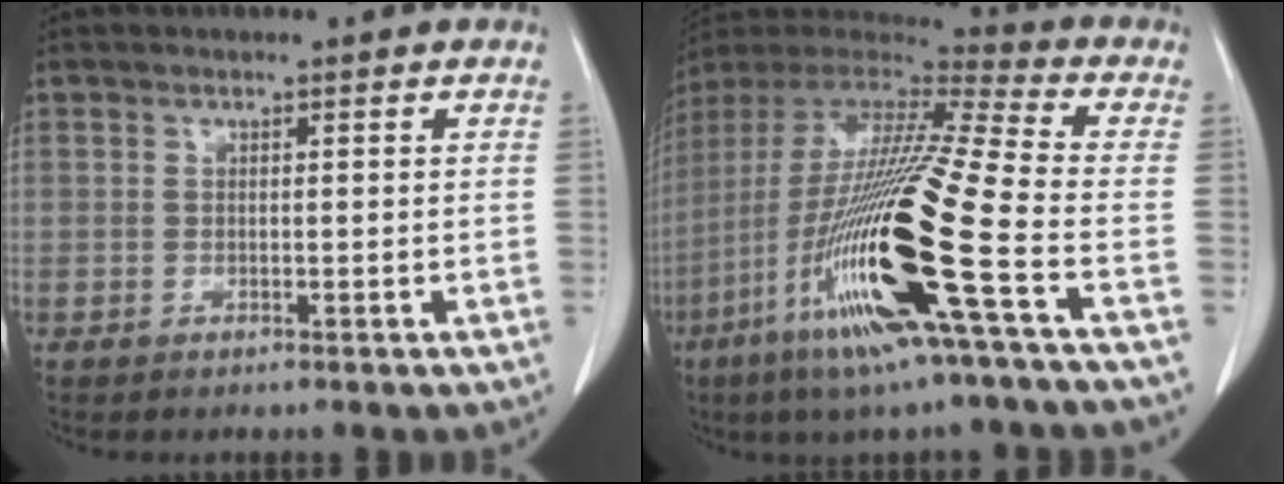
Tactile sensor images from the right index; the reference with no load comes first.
{"total": 24.5, "force": [-8.4, 0.2, 23.0], "torque": [-0.477, -0.046, -0.164]}